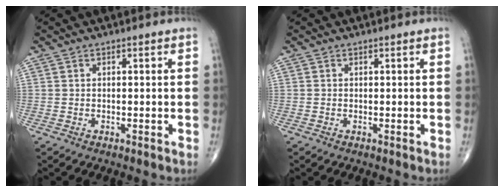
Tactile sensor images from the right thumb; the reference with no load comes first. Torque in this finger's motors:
{"motor_torque": [-0.24, 0.00, 0.00, 0.18, -0.03]}